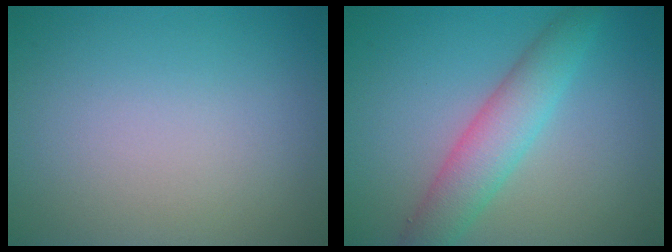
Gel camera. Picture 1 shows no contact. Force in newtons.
{"total": 4.6, "press": 4.6, "slide": 0.1}